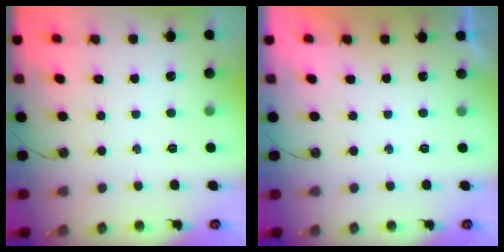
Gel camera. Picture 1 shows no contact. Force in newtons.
{"total": 0.0}